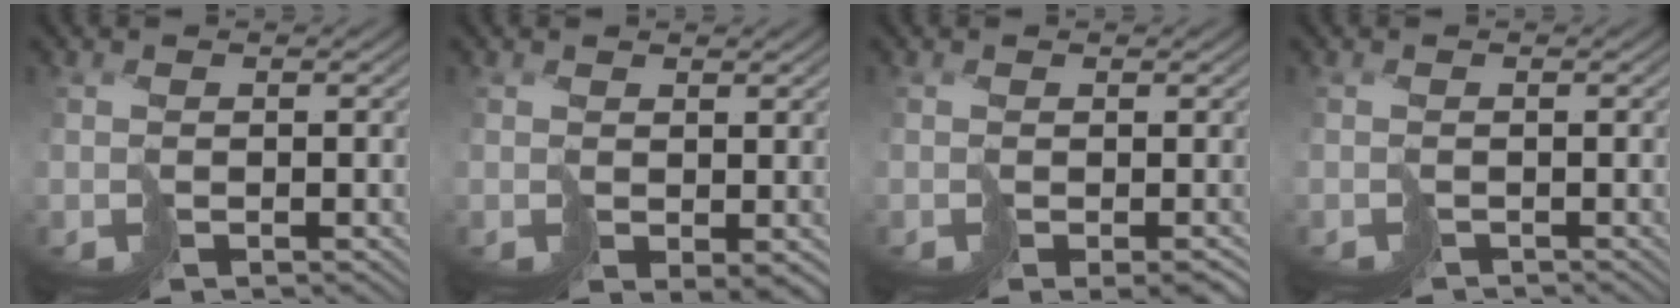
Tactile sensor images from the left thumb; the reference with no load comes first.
{"total": 3.3, "force": [-0.7, 1.9, 2.6], "torque": [-0.052, -0.011, -0.008]}
{"total": 3.4, "force": [-1.9, 1.2, 2.5], "torque": [-0.034, -0.014, -0.023]}
{"total": 1.3, "force": [-1.3, 0.0, -0.1], "torque": [0.003, -0.005, -0.028]}